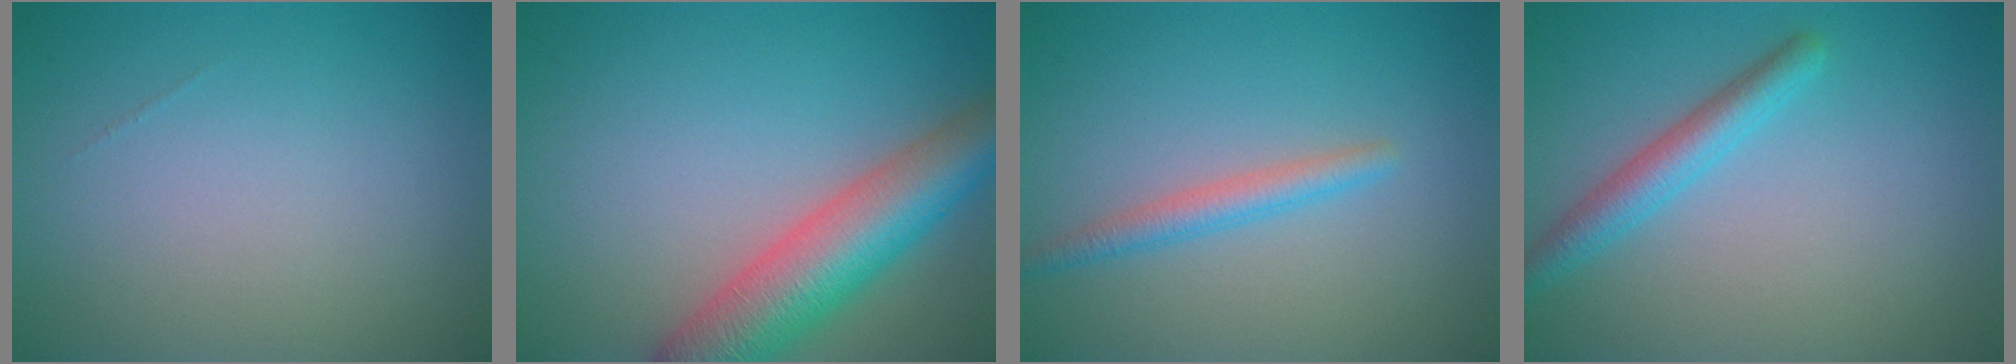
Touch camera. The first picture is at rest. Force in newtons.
{"total": 8.0, "press": 8.0, "slide": 0.3}
{"total": 2.1, "press": 2.1, "slide": 0.1}
{"total": 2.8, "press": 2.8, "slide": 0.2}